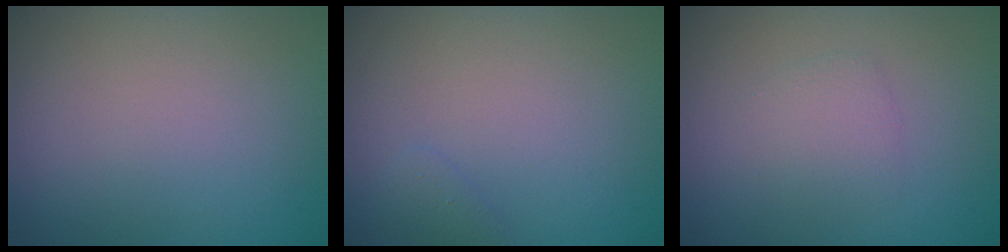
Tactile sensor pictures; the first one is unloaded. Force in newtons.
{"total": 0.9, "press": 0.9, "slide": 0.0}
{"total": 1.7, "press": 1.7, "slide": 0.0}